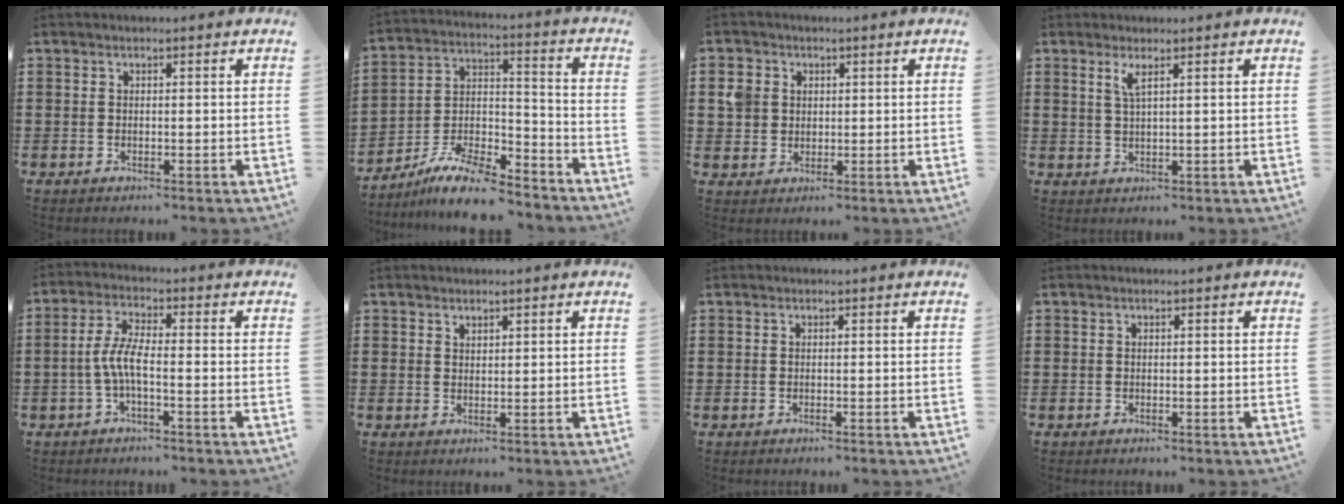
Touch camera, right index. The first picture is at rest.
{"total": 10.5, "force": [-9.3, 2.3, 4.3], "torque": [-0.078, 0.026, -0.181]}
{"total": 4.0, "force": [1.1, 3.6, 1.2], "torque": [-0.040, 0.014, 0.020]}
{"total": 2.2, "force": [1.2, 0.1, 1.8], "torque": [-0.040, -0.001, 0.019]}
{"total": 5.1, "force": [-1.5, 1.2, 4.7], "torque": [-0.120, -0.008, -0.039]}
{"total": 1.3, "force": [1.2, 0.5, 0.0], "torque": [-0.001, 0.002, 0.024]}
{"total": 0.0}
{"total": 0.0}